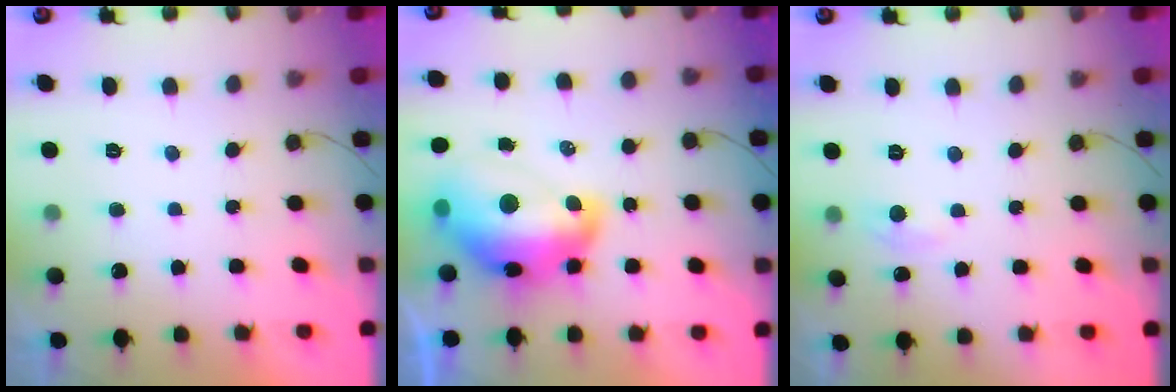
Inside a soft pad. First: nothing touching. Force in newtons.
{"total": 17.0, "press": 16.9, "slide": 1.3}
{"total": 3.9, "press": 3.9, "slide": 0.5}